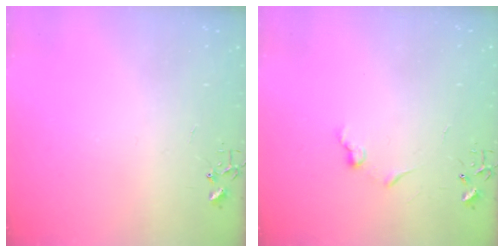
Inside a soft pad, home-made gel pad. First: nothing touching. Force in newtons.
{"total": 6.3, "press": 6.3, "slide": 0.5}